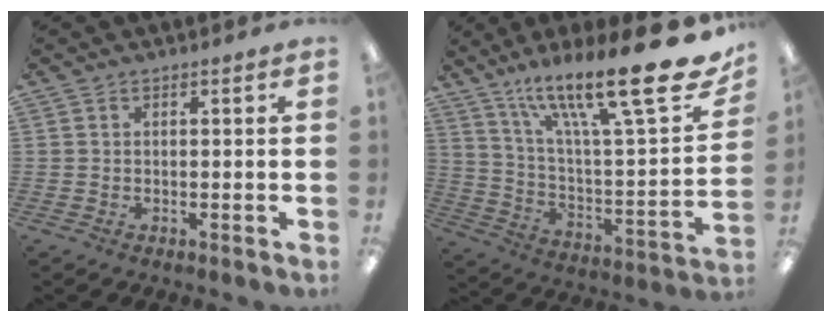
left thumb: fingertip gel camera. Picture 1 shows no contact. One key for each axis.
{"total": 25.0, "fx": 17.5, "fy": 5.1, "fz": 17.1, "tx": -0.258, "ty": -0.113, "tz": 0.281}